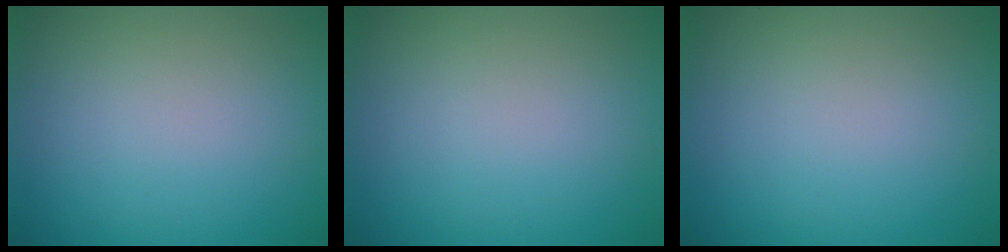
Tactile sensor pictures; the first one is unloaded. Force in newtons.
{"total": 0.0}
{"total": 0.0}